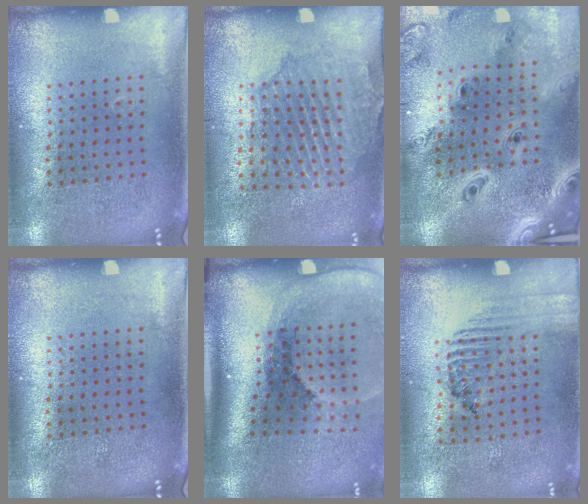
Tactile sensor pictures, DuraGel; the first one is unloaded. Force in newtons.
{"total": 1.6, "press": 1.6, "slide": 0.3}
{"total": 4.1, "press": 3.1, "slide": 2.6}
{"total": 0.0}
{"total": 2.7, "press": 1.8, "slide": 2.0}
{"total": 1.5, "press": 1.1, "slide": 1.0}